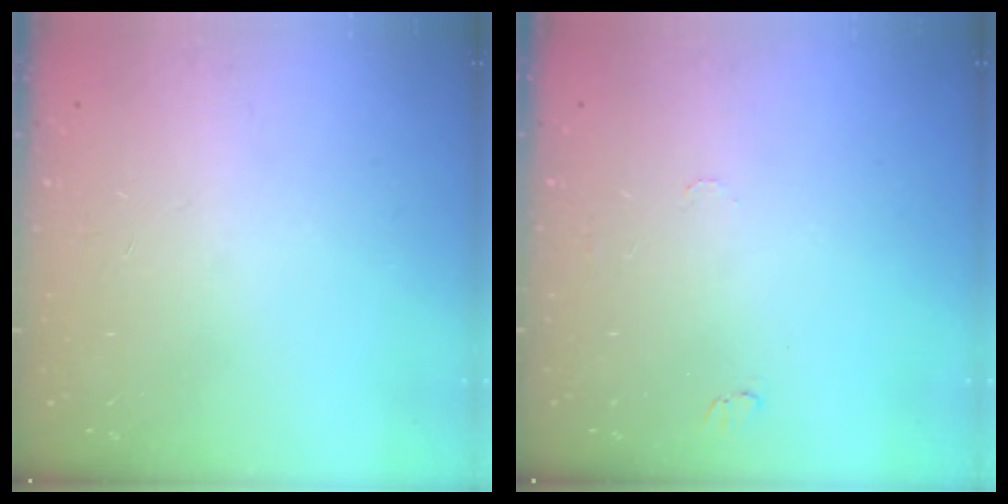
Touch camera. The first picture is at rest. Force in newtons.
{"total": 5.2, "press": 5.2, "slide": 0.5}